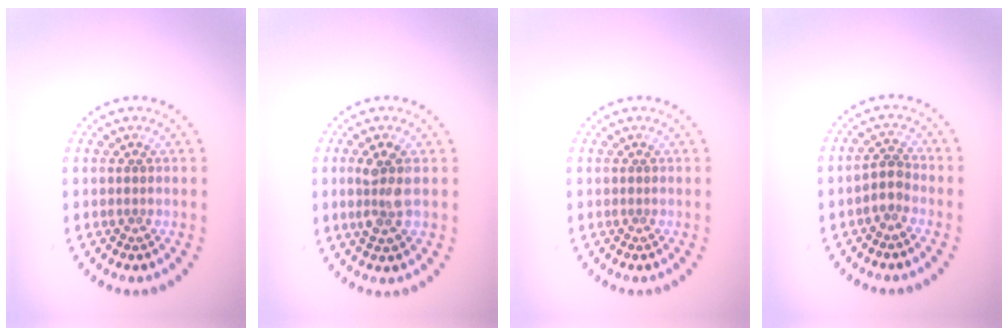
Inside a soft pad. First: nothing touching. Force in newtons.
{"total": 2.9, "press": 2.8, "slide": 0.8}
{"total": 0.0}
{"total": 1.8, "press": 1.4, "slide": 1.0}